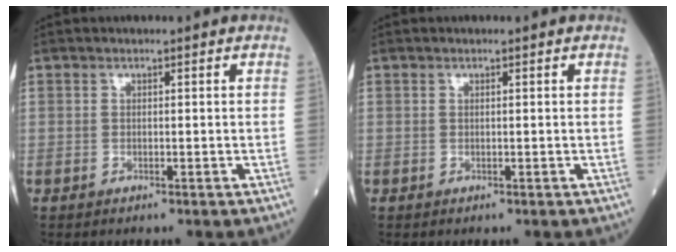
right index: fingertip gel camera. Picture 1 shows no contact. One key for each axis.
{"total": 0.0}